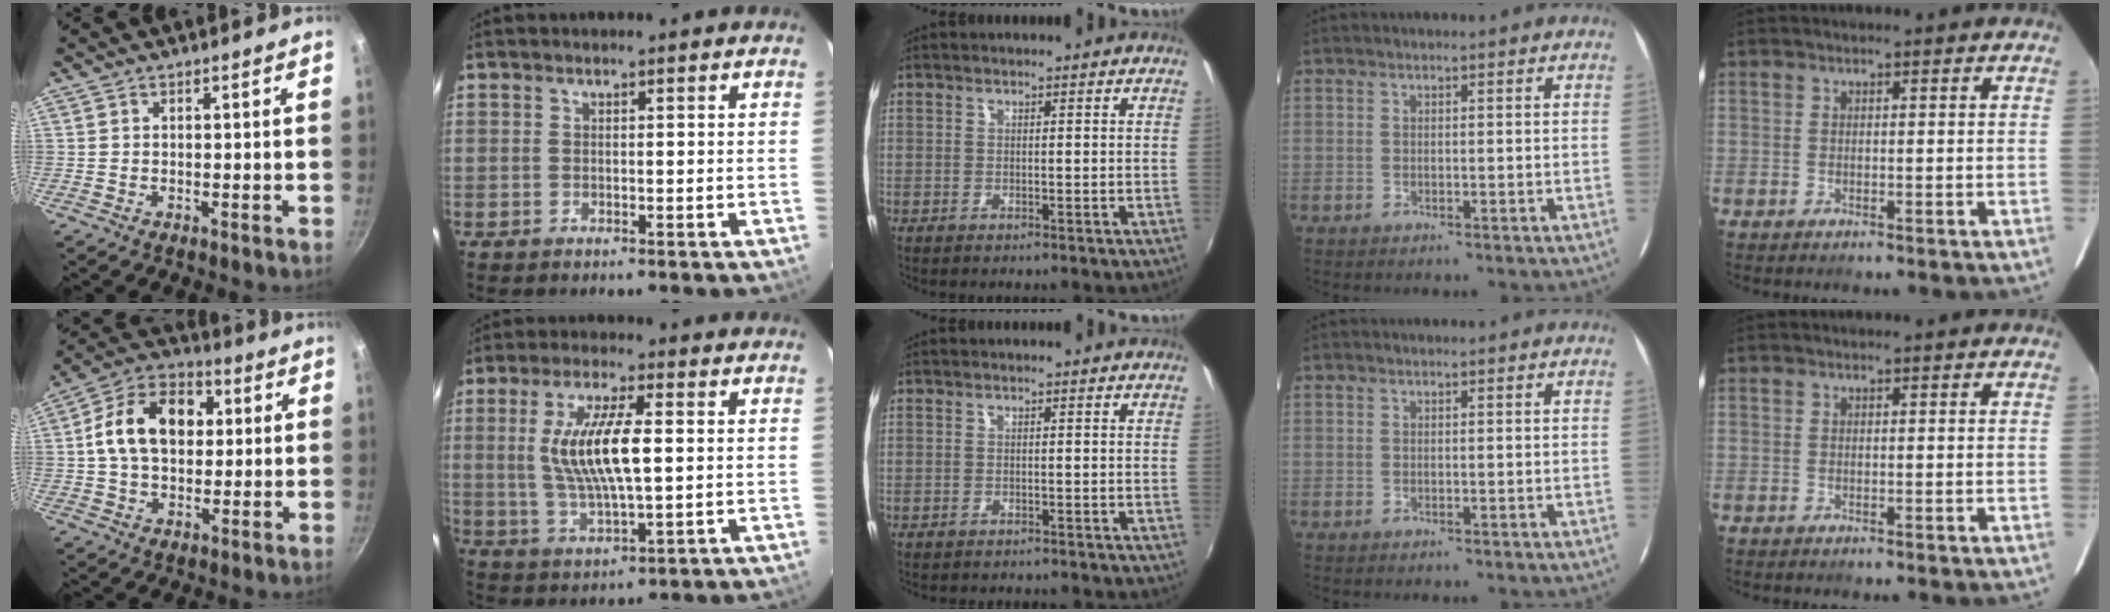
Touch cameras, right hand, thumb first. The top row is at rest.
{"thumb": {"total": 15.2, "force": [2.1, 10.6, 10.7], "torque": [-0.149, 0.023, 0.019]}, "index": {"total": 12.1, "force": [1.3, 3.2, 11.6], "torque": [-0.226, -0.002, 0.032]}, "middle": {"total": 2.5, "force": [-2.4, 0.6, 0.7], "torque": [-0.021, -0.012, -0.035]}}